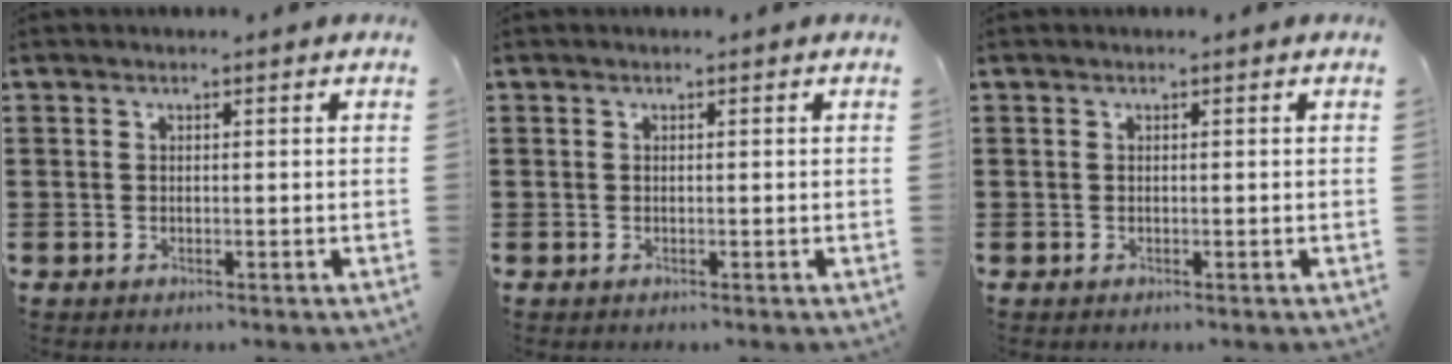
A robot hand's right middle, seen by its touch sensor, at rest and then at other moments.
{"total": 0.0}
{"total": 0.0}